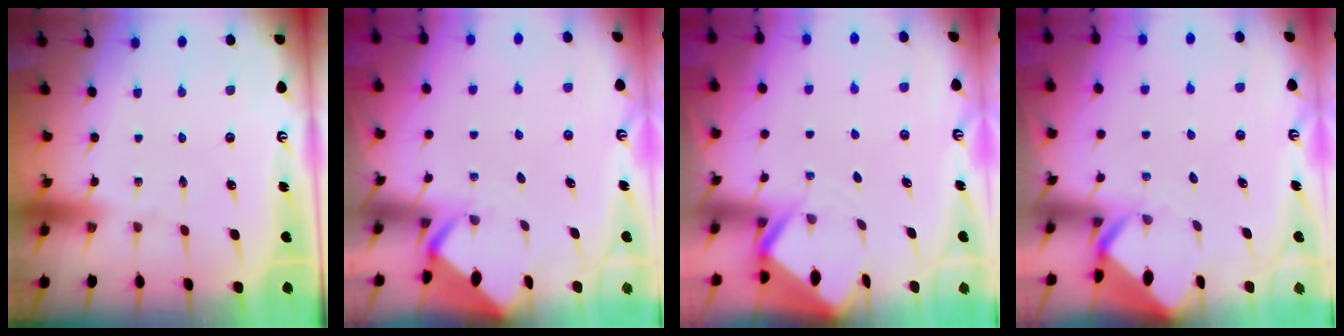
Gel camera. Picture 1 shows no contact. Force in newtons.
{"total": 2.7, "press": 2.7, "slide": 0.1}
{"total": 3.3, "press": 3.3, "slide": 0.3}
{"total": 3.2, "press": 3.2, "slide": 0.2}